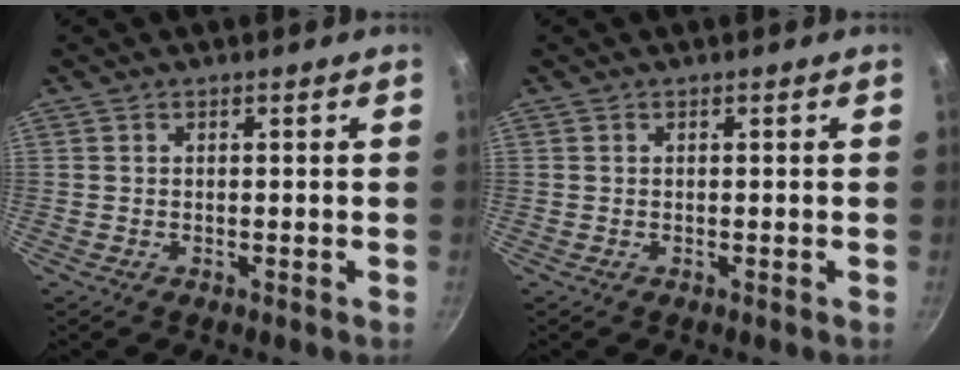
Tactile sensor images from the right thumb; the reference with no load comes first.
{"total": 0.0}